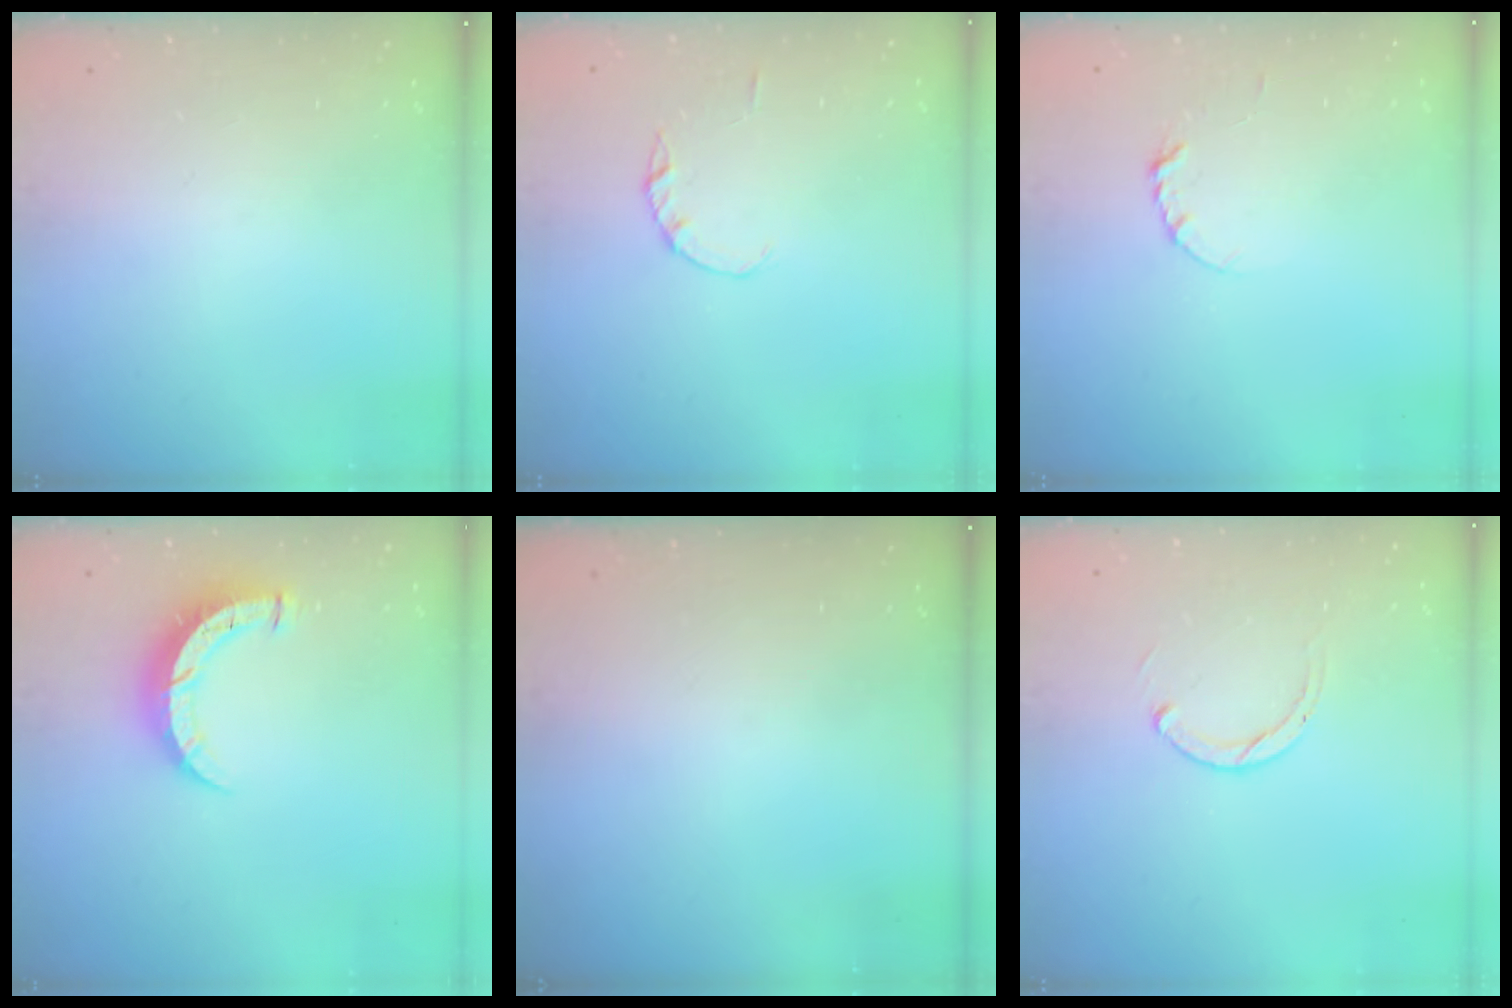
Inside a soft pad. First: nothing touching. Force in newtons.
{"total": 1.0, "press": 1.0, "slide": 0.2}
{"total": 3.5, "press": 3.5, "slide": 0.4}
{"total": 8.2, "press": 8.2, "slide": 0.6}
{"total": 0.0}
{"total": 2.5, "press": 2.5, "slide": 0.3}